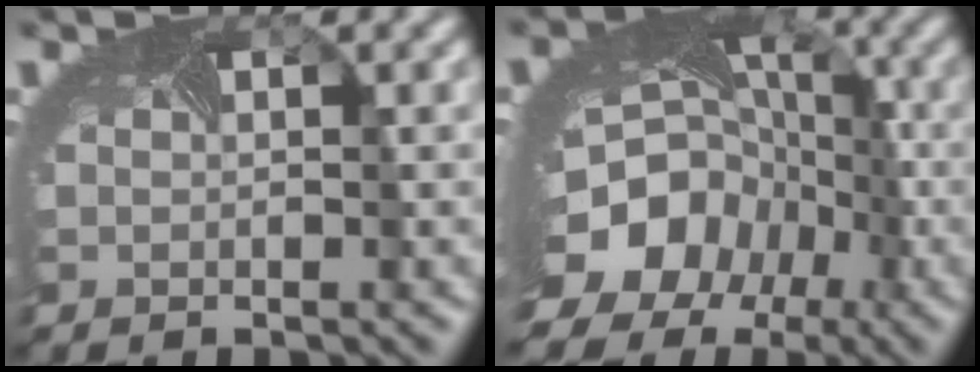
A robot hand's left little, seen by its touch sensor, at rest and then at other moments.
{"total": 14.2, "force": [-5.8, 11.3, 6.2], "torque": [-0.112, -0.038, -0.102]}